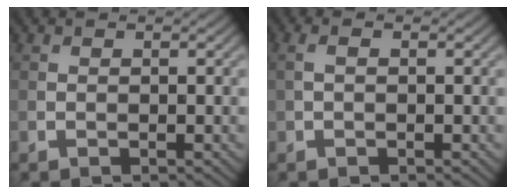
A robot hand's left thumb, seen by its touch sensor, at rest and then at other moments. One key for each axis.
{"total": 1.3, "fx": 0.2, "fy": 0.5, "fz": 1.2, "tx": -0.031, "ty": 0.006, "tz": 0.001}